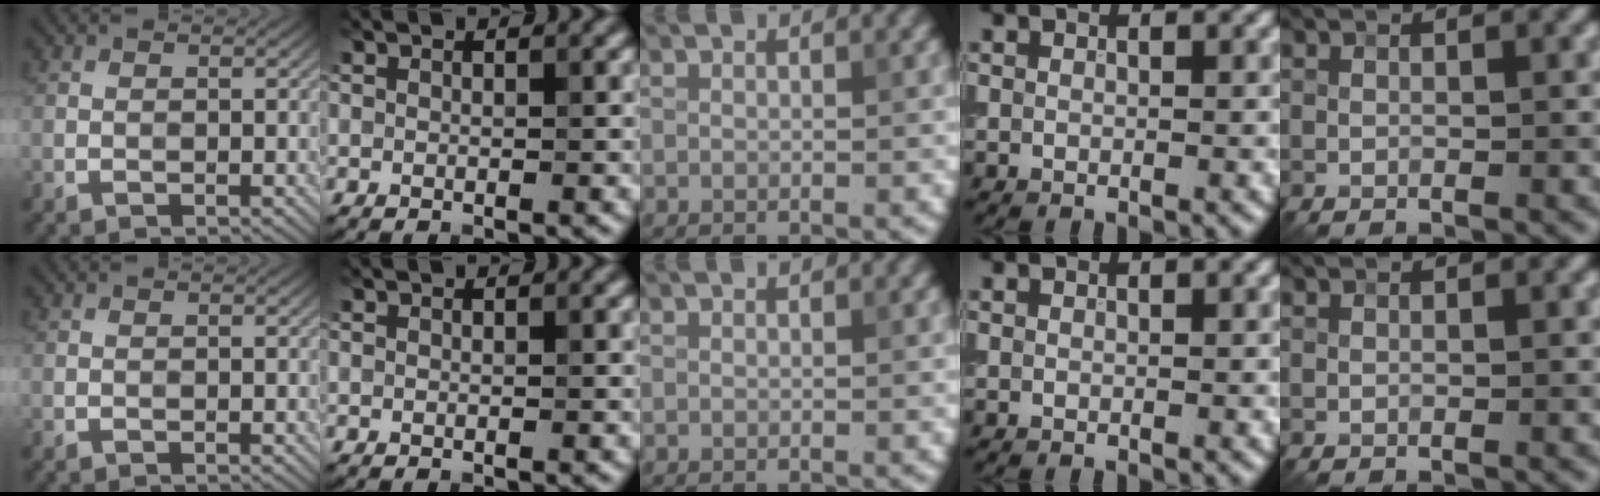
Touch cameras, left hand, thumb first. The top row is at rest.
{}